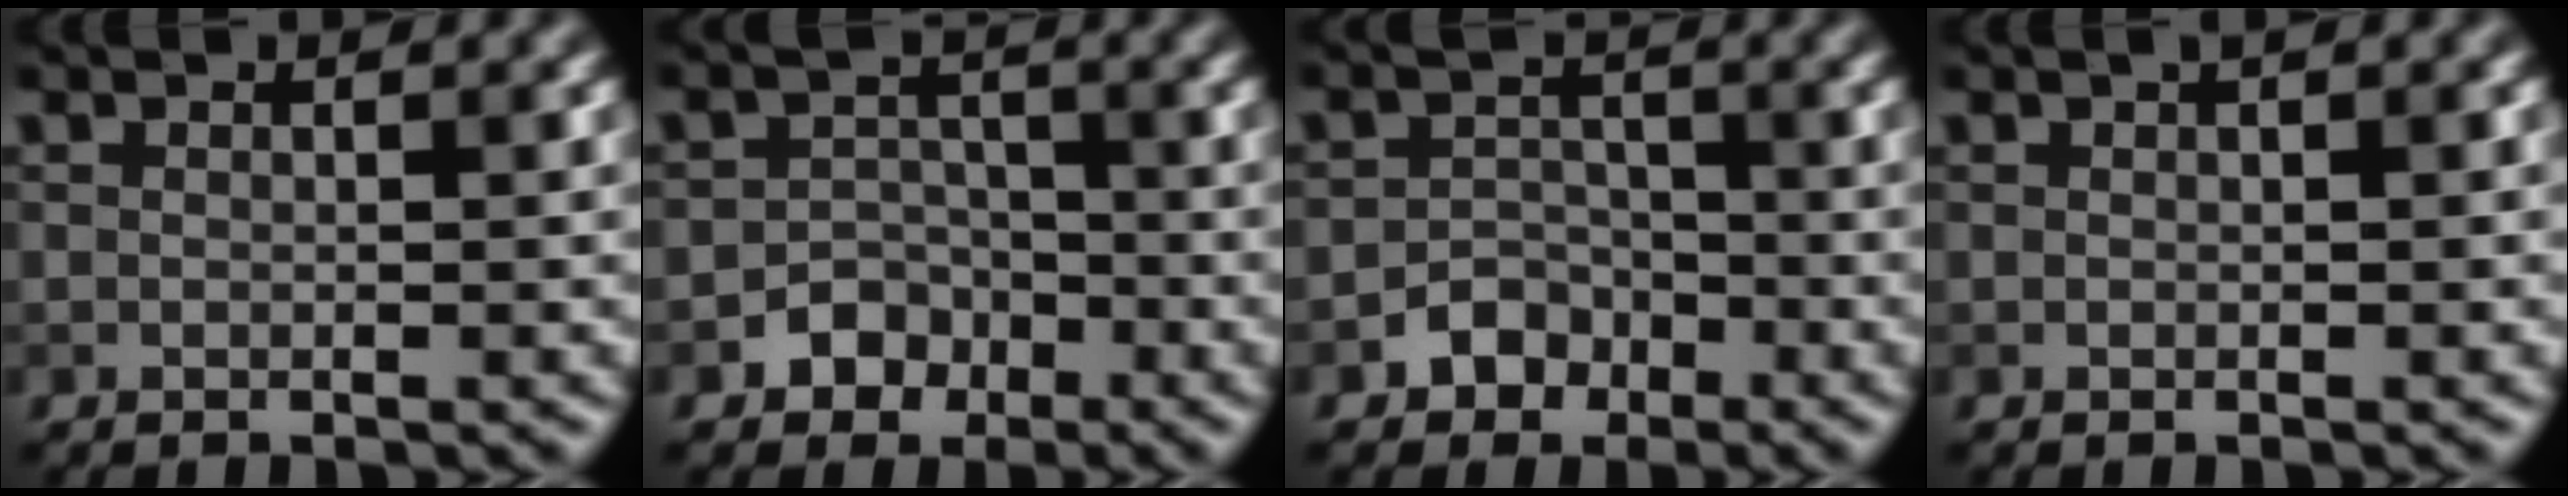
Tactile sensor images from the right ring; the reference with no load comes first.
{"total": 3.1, "force": [-1.8, 2.5, 0.5], "torque": [0.029, 0.011, -0.039]}
{"total": 2.6, "force": [-1.5, 2.1, 0.5], "torque": [0.018, 0.011, -0.028]}
{"total": 0.5, "force": [0.2, 0.1, 0.5], "torque": [-0.006, 0.006, 0.004]}